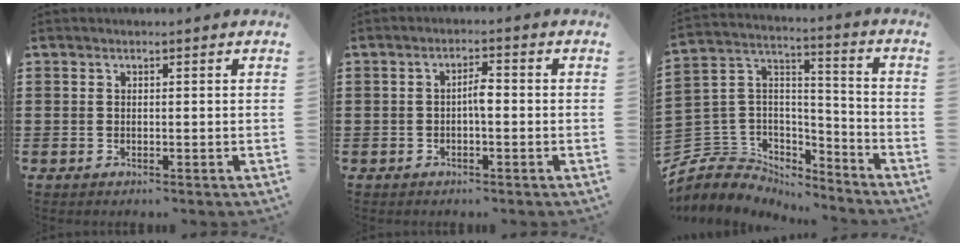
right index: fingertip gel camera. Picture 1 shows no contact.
{"total": 2.6, "force": [-0.4, 0.7, 2.5], "torque": [-0.046, 0.002, -0.009]}
{"total": 6.7, "force": [-4.8, 4.6, 0.2], "torque": [-0.046, -0.015, -0.098]}